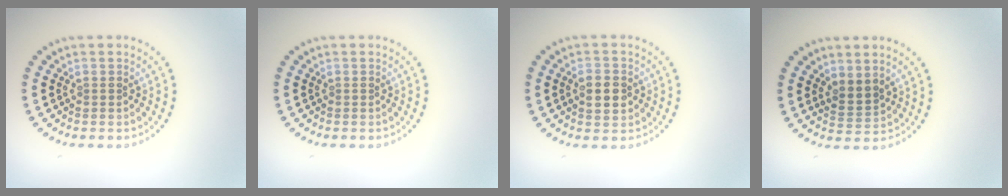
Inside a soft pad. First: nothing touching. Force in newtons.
{"total": 0.0}
{"total": 2.9, "press": 2.9, "slide": 0.1}
{"total": 2.0, "press": 1.5, "slide": 1.3}